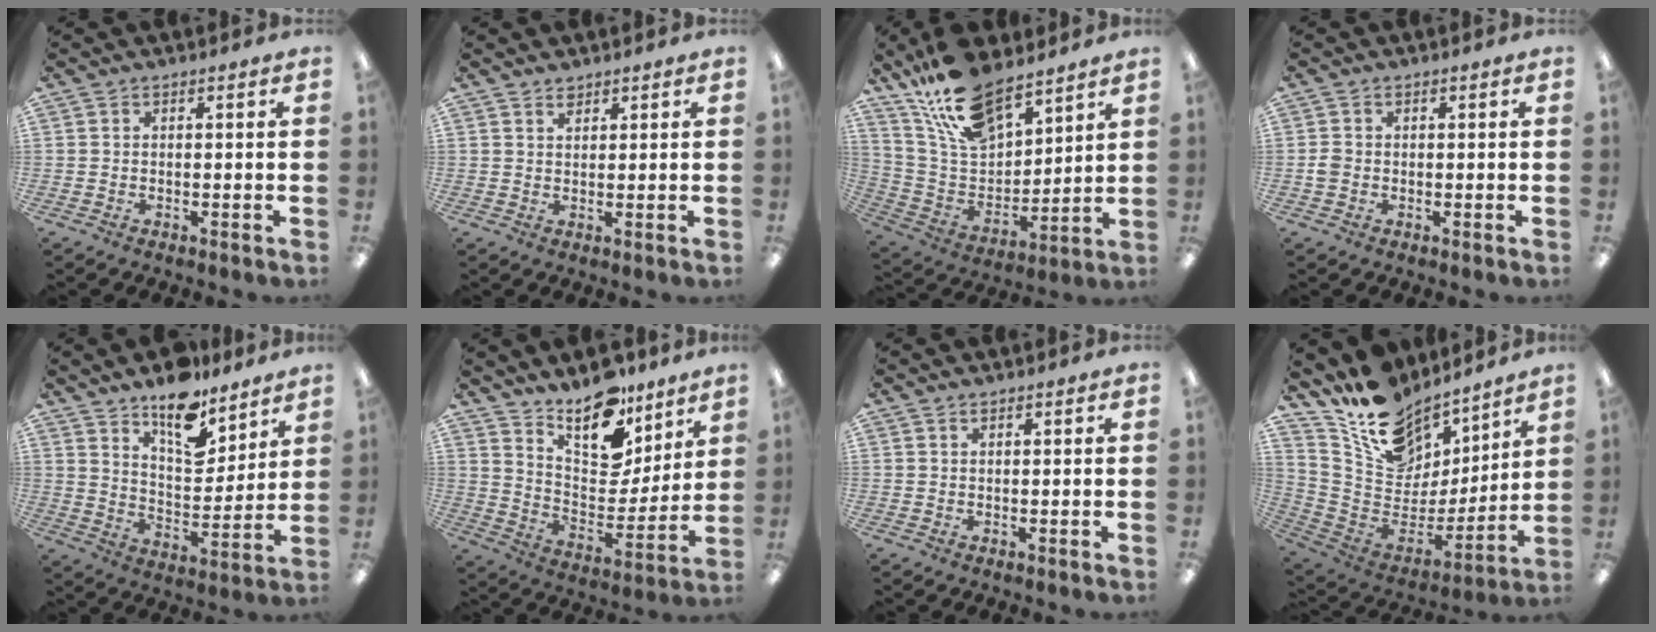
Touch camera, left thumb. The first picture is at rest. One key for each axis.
{"total": 1.7, "fx": 1.6, "fy": 0.7, "fz": 0.3, "tx": 0.000, "ty": -0.005, "tz": 0.029}
{"total": 17.9, "fx": 13.7, "fy": 7.6, "fz": 8.5, "tx": -0.178, "ty": -0.069, "tz": 0.251}
{"total": 1.9, "fx": -0.3, "fy": 1.6, "fz": 0.9, "tx": -0.015, "ty": 0.004, "tz": -0.006}
{"total": 13.3, "fx": 10.6, "fy": 5.4, "fz": 5.8, "tx": -0.085, "ty": -0.074, "tz": 0.191}
{"total": 15.6, "fx": 12.8, "fy": 6.7, "fz": 5.8, "tx": -0.093, "ty": -0.101, "tz": 0.232}
{"total": 0.6, "fx": 0.5, "fy": 0.2, "fz": 0.3, "tx": -0.006, "ty": 0.002, "tz": 0.009}
{"total": 16.5, "fx": 12.5, "fy": 9.4, "fz": 5.3, "tx": -0.118, "ty": -0.100, "tz": 0.231}